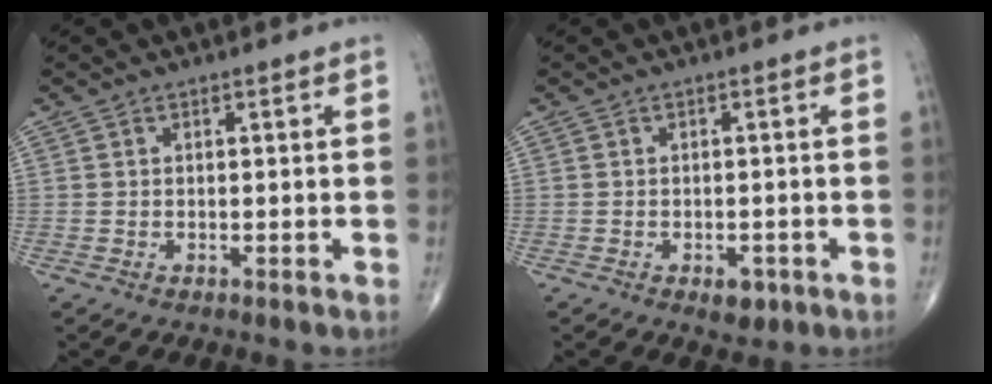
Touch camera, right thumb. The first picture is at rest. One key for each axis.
{"total": 2.9, "fx": -1.4, "fy": 1.7, "fz": 1.8, "tx": -0.014, "ty": 0.001, "tz": -0.014}